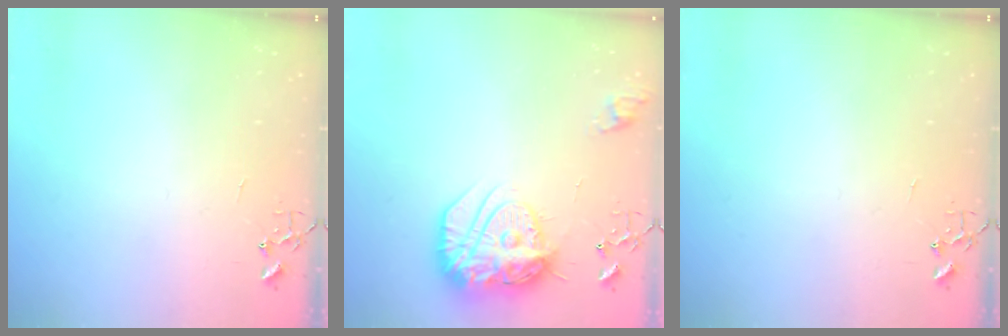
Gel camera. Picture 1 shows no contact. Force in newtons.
{"total": 18.9, "press": 18.8, "slide": 1.8}
{"total": 0.0}